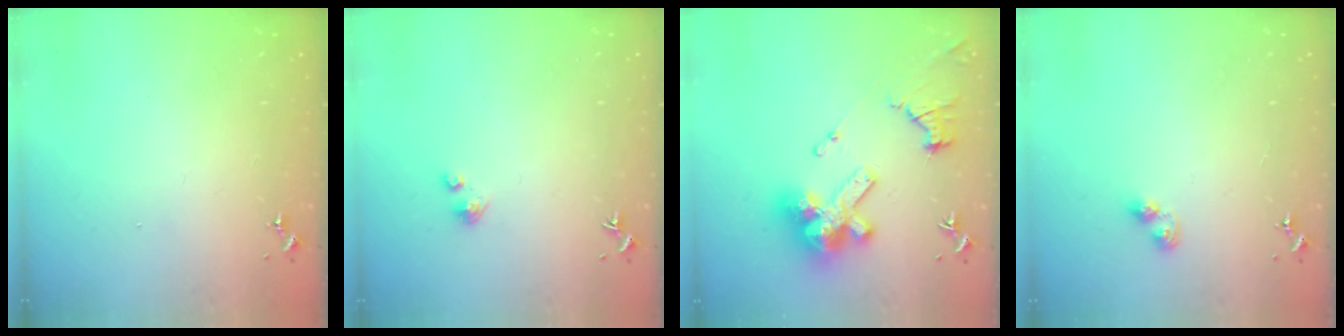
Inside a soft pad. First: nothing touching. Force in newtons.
{"total": 3.0, "press": 3.0, "slide": 0.3}
{"total": 18.8, "press": 18.7, "slide": 2.2}
{"total": 4.2, "press": 4.2, "slide": 0.5}